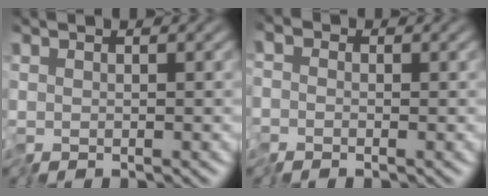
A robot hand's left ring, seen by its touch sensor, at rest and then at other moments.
{"total": 1.4, "force": [-0.8, 1.1, 0.4], "torque": [-0.008, 0.000, -0.019]}